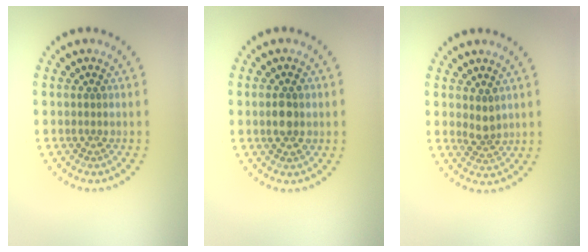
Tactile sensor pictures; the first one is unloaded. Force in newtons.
{"total": 2.5, "press": 2.5, "slide": 0.2}
{"total": 1.7, "press": 1.6, "slide": 0.7}